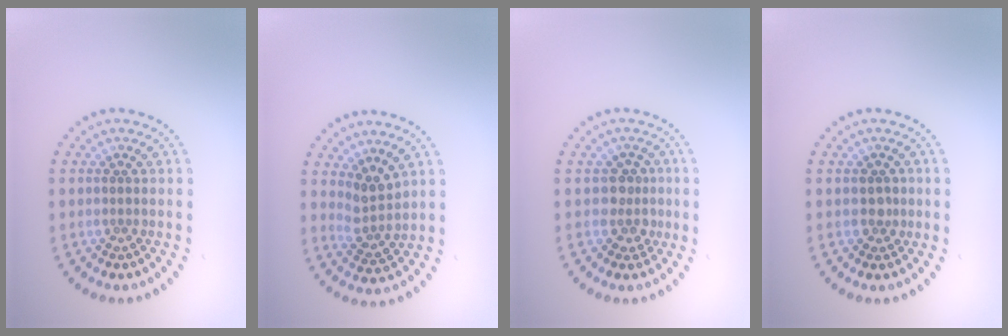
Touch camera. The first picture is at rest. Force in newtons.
{"total": 2.5, "press": 2.0, "slide": 1.5}
{"total": 2.3, "press": 1.9, "slide": 1.3}
{"total": 1.4, "press": 1.3, "slide": 0.5}